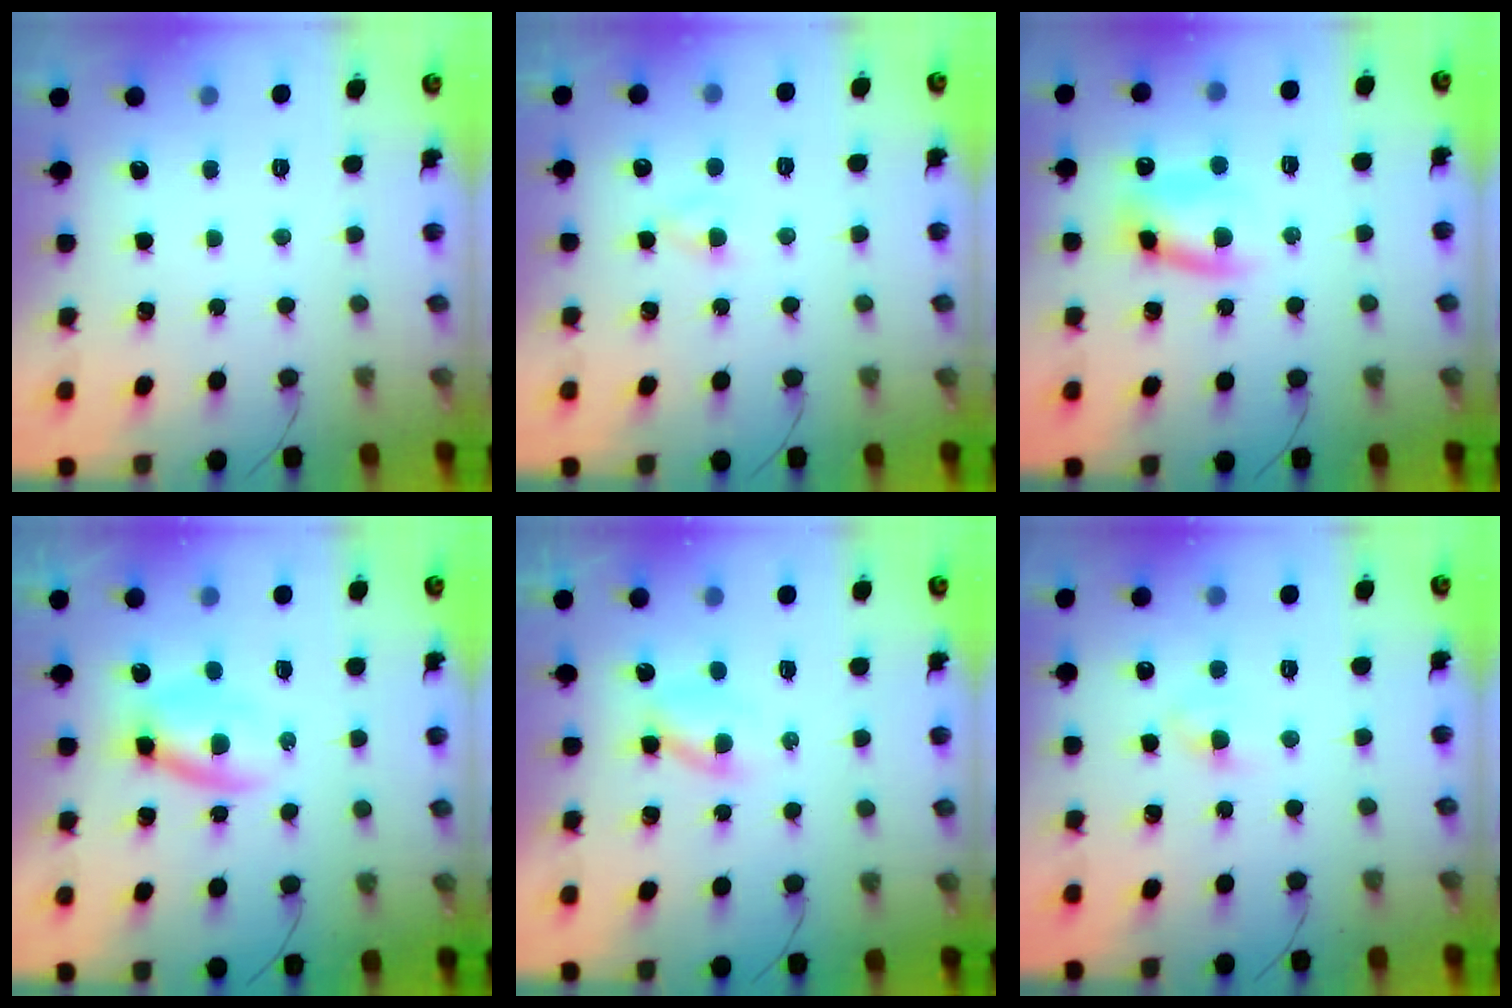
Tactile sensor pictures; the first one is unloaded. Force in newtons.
{"total": 1.9, "press": 1.6, "slide": 0.9}
{"total": 10.4, "press": 10.3, "slide": 1.7}
{"total": 4.3, "press": 4.2, "slide": 0.8}
{"total": 2.3, "press": 2.0, "slide": 1.1}
{"total": 3.3, "press": 3.2, "slide": 1.1}